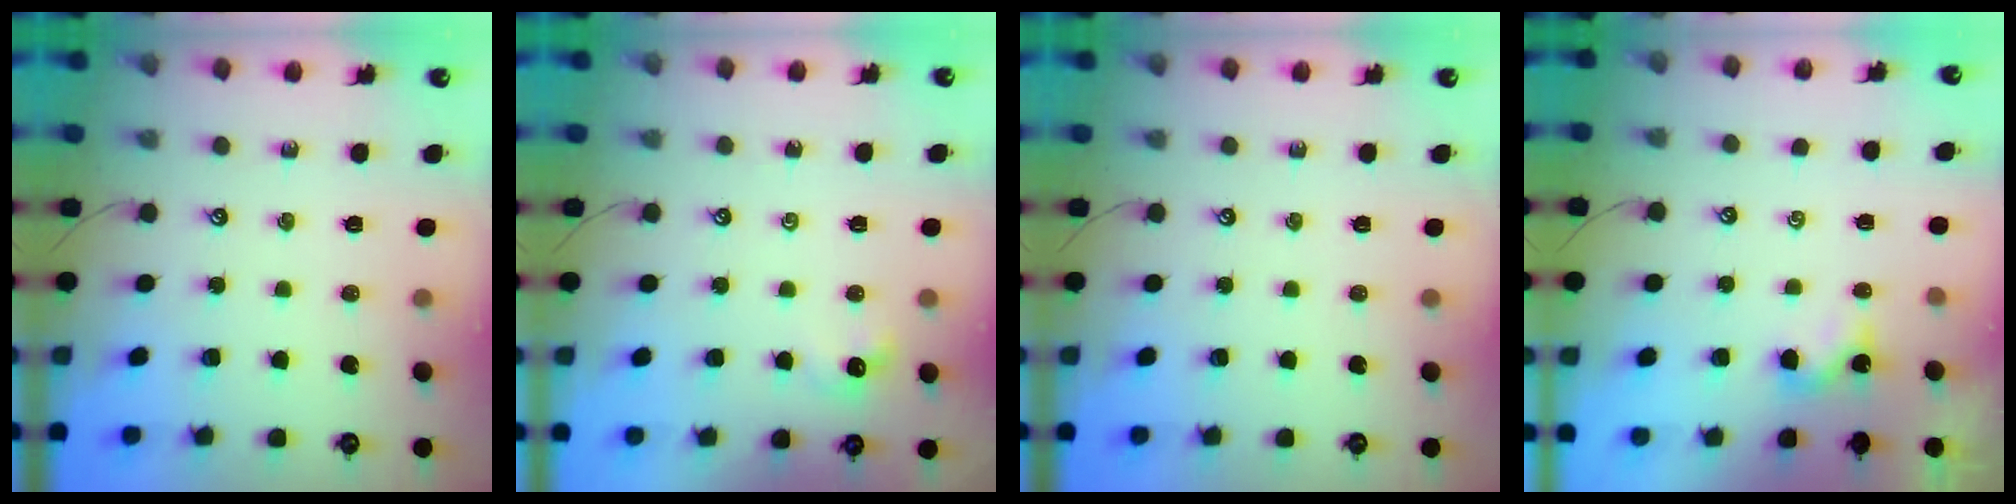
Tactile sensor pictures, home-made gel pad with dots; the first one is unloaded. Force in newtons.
{"total": 5.9, "press": 5.8, "slide": 0.8}
{"total": 0.0}
{"total": 1.8, "press": 1.7, "slide": 0.3}